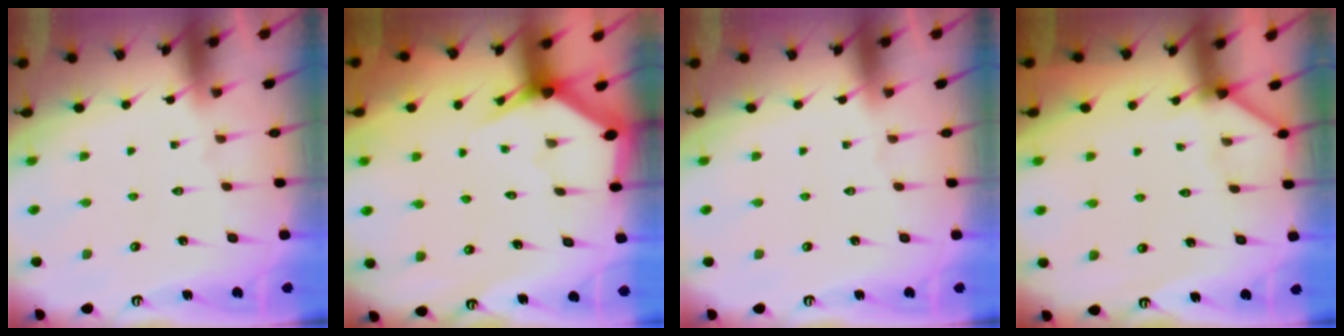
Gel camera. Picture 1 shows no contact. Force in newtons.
{"total": 3.0, "press": 3.0, "slide": 0.0}
{"total": 0.0}
{"total": 2.7, "press": 2.7, "slide": 0.4}